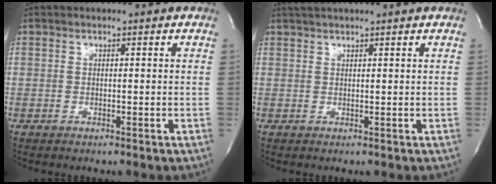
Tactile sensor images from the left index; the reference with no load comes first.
{"total": 4.4, "force": [3.9, -0.2, 2.1], "torque": [-0.032, 0.026, 0.059]}